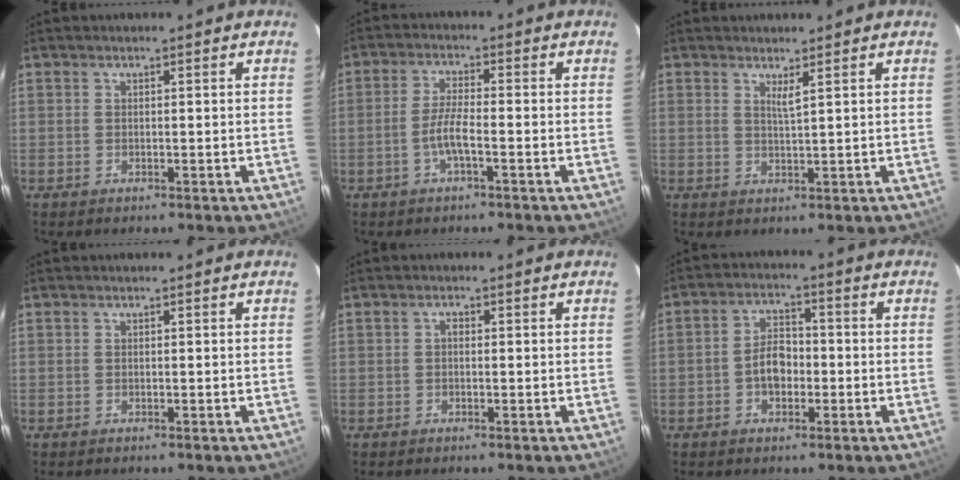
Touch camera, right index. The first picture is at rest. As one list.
[{"total": 3.7, "force": [-1.6, 0.3, 3.3], "torque": [-0.072, 0.005, -0.031]}, {"total": 1.7, "force": [1.1, -0.3, 1.2], "torque": [-0.019, -0.002, 0.021]}, {"total": 0.0}, {"total": 0.8, "force": [-0.1, 0.6, 0.5], "torque": [-0.008, 0.005, -0.005]}, {"total": 5.3, "force": [-1.4, 3.4, 3.7], "torque": [-0.067, 0.016, -0.021]}]